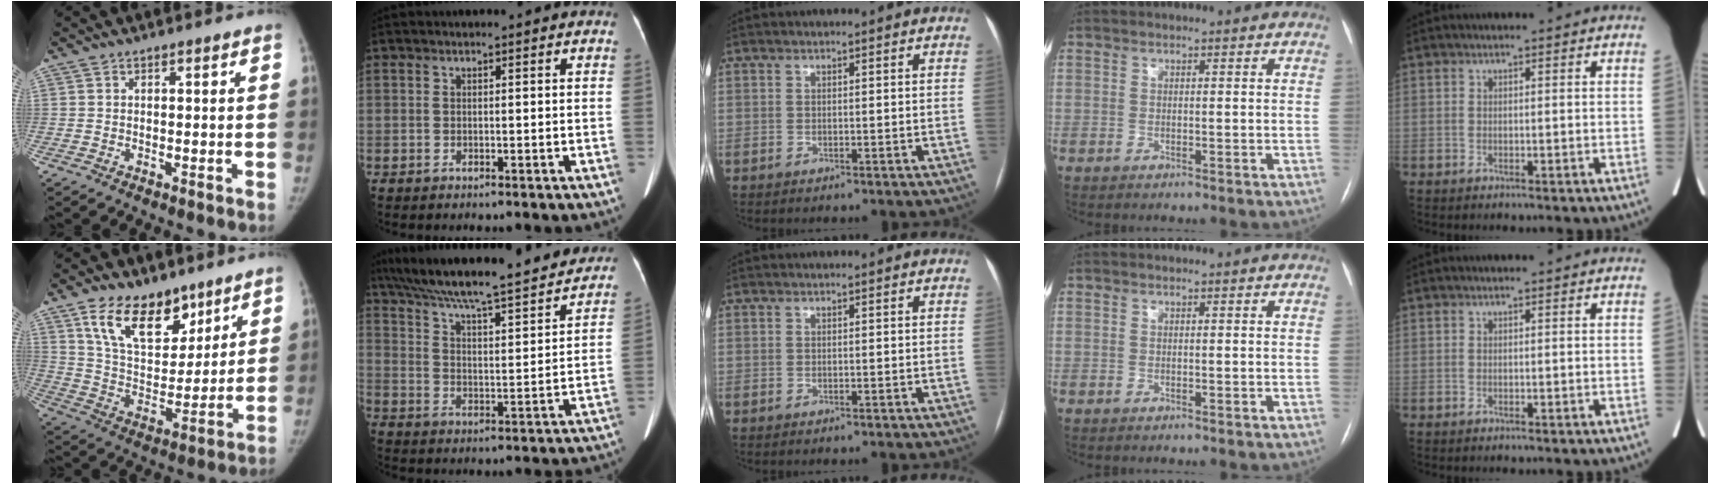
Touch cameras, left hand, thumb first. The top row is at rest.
{"thumb": {"total": 16.4, "force": [10.4, 9.2, 8.8], "torque": [-0.097, -0.060, 0.189]}, "index": {"total": 24.9, "force": [21.9, 2.7, 11.6], "torque": [-0.201, -0.001, 0.314]}}